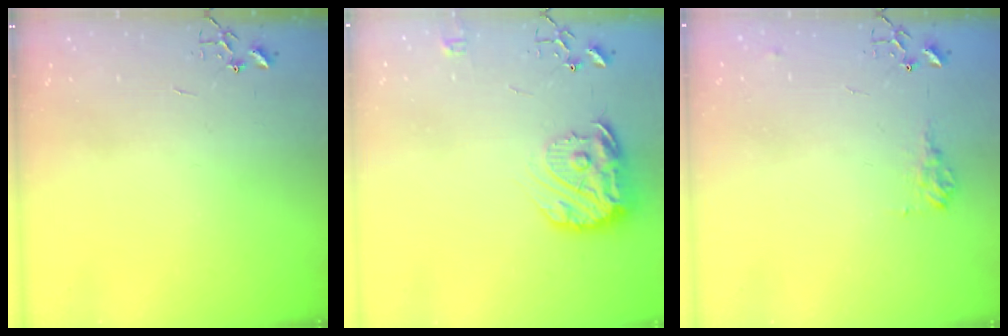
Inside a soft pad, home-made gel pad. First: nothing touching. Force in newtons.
{"total": 14.8, "press": 14.8, "slide": 1.3}
{"total": 9.8, "press": 9.7, "slide": 0.9}